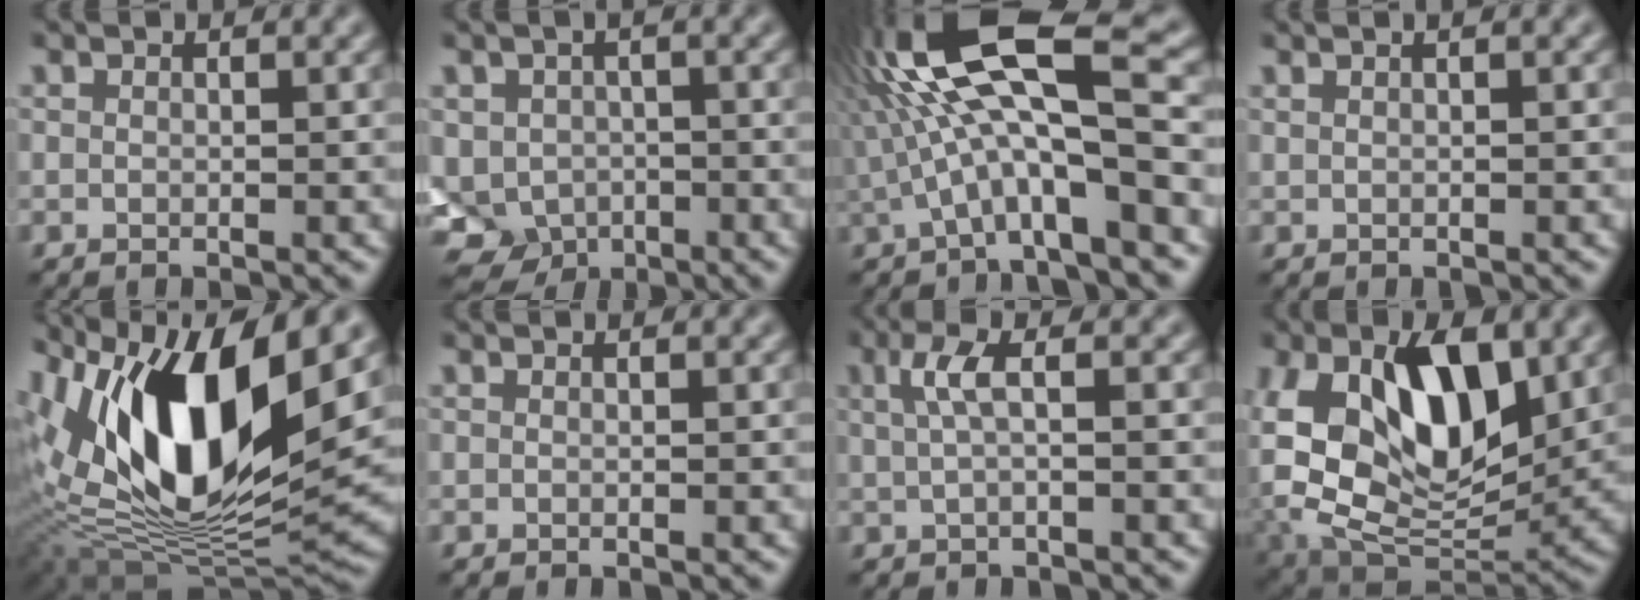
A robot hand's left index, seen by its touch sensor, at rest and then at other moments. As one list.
[{"total": 5.3, "force": [-1.9, 4.3, 2.6], "torque": [-0.048, -0.020, -0.023]}, {"total": 11.8, "force": [0.6, 3.3, 11.3], "torque": [-0.208, 0.030, 0.006]}, {"total": 1.6, "force": [0.9, 0.8, 1.1], "torque": [-0.004, -0.004, -0.001]}, {"total": 14.2, "force": [4.7, 6.0, 12.0], "torque": [-0.230, -0.001, 0.082]}, {"total": 0.0}, {"total": 2.6, "force": [0.5, 0.6, 2.4], "torque": [-0.049, 0.006, 0.011]}, {"total": 14.1, "force": [1.7, 8.6, 11.1], "torque": [-0.206, -0.019, 0.032]}]